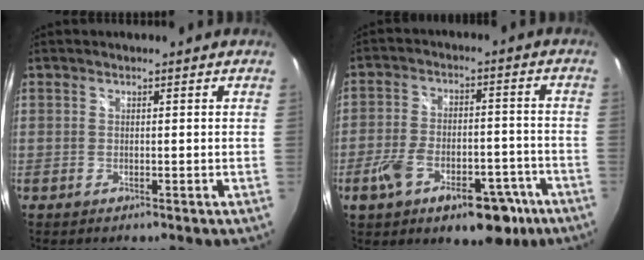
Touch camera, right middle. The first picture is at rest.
{"total": 15.3, "force": [-8.6, 7.6, 10.1], "torque": [-0.191, -0.004, -0.125]}